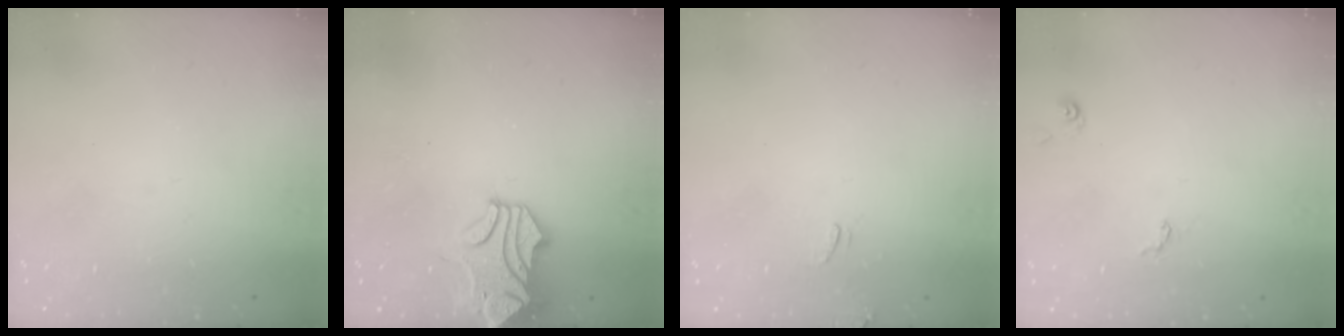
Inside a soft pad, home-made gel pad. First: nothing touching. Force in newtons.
{"total": 1.6, "press": 0.9, "slide": 1.3}
{"total": 0.0}
{"total": 1.9, "press": 1.9, "slide": 0.2}